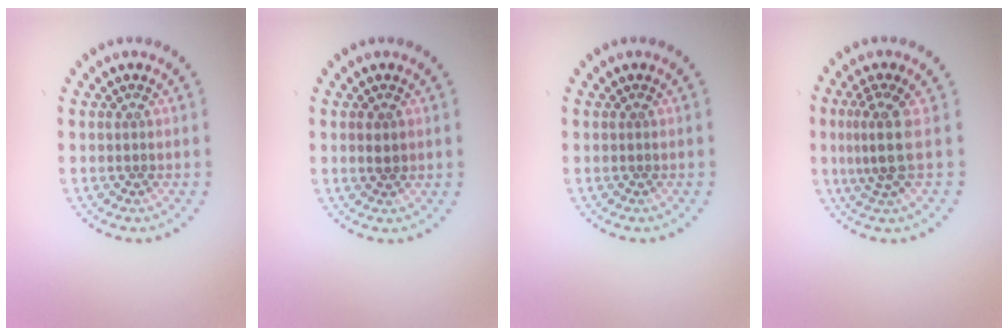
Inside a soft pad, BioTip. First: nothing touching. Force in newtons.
{"total": 1.2, "press": 1.2, "slide": 0.1}
{"total": 0.0}
{"total": 2.9, "press": 2.1, "slide": 2.1}